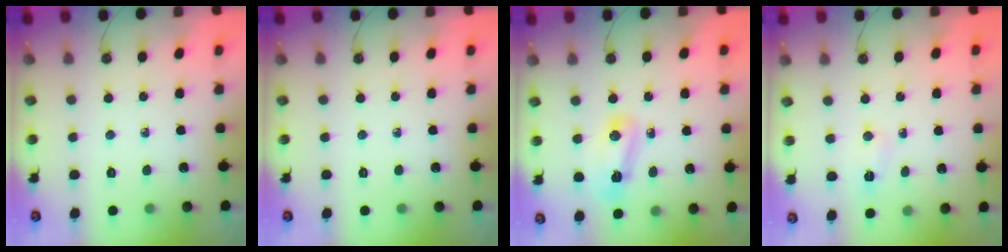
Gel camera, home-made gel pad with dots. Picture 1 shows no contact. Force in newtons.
{"total": 0.0}
{"total": 5.9, "press": 5.8, "slide": 0.9}
{"total": 2.5, "press": 2.4, "slide": 0.4}